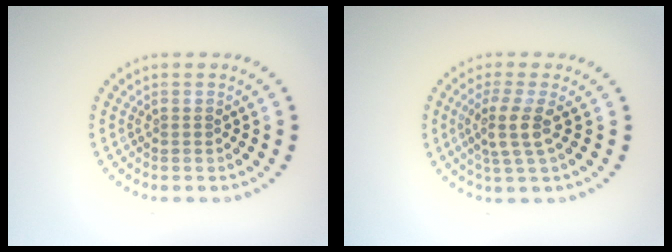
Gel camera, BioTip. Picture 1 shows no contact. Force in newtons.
{"total": 2.9, "press": 2.3, "slide": 1.8}